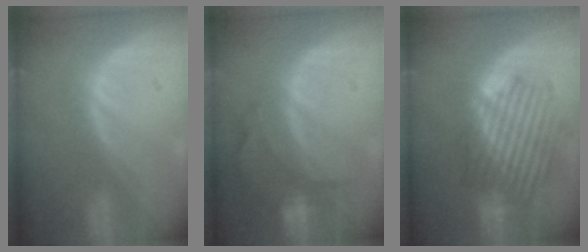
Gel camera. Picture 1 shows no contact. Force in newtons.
{"total": 6.4, "press": 5.9, "slide": 2.3}
{"total": 8.5, "press": 8.3, "slide": 1.7}